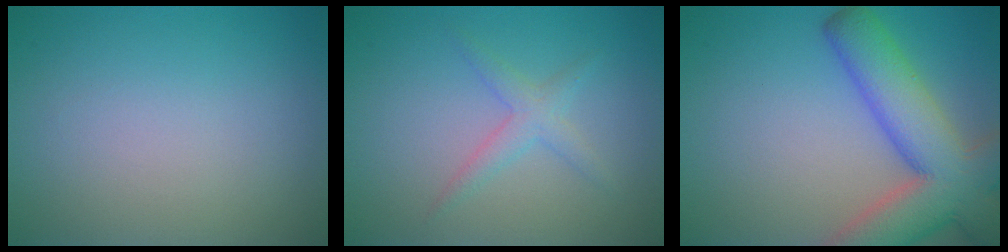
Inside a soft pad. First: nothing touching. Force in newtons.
{"total": 1.9, "press": 1.9, "slide": 0.1}
{"total": 9.6, "press": 9.5, "slide": 0.6}